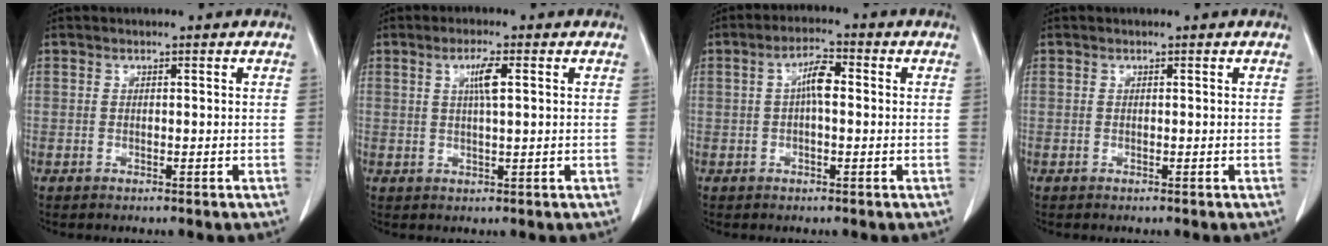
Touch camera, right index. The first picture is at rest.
{"total": 3.5, "force": [1.0, 0.1, 3.3], "torque": [-0.061, 0.001, 0.018]}
{"total": 4.3, "force": [0.4, 1.3, 4.1], "torque": [-0.075, 0.014, 0.005]}
{"total": 0.0}